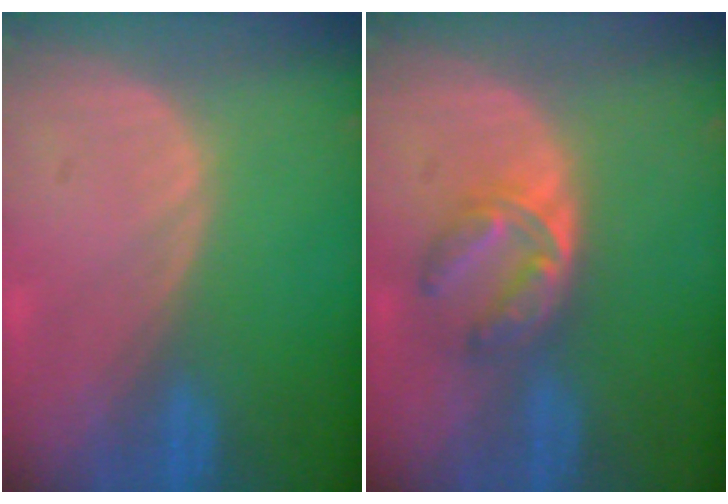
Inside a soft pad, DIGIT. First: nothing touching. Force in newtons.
{"total": 5.4, "press": 5.2, "slide": 1.4}